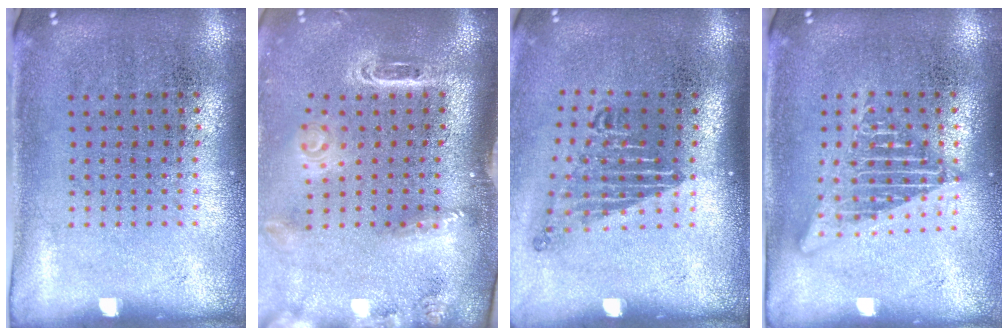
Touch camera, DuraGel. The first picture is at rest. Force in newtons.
{"total": 2.9, "press": 2.1, "slide": 2.0}
{"total": 1.7, "press": 1.2, "slide": 1.3}
{"total": 2.5, "press": 2.5, "slide": 0.2}